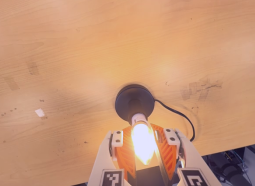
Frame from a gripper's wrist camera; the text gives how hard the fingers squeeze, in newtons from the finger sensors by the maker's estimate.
{"total": 17.1, "left": 16.7, "right": 17.5}